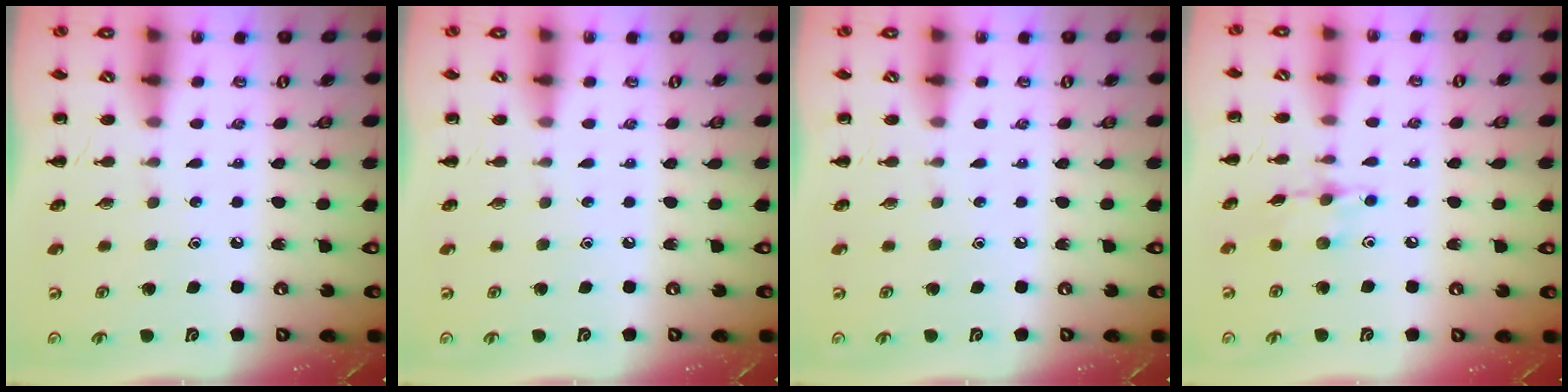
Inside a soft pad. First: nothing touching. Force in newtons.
{"total": 0.0}
{"total": 0.0}
{"total": 6.9, "press": 6.8, "slide": 1.0}